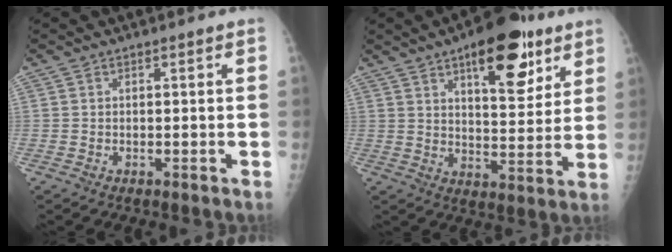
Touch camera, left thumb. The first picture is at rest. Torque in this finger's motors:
{"motor_torque": [1.68, 1.52, 1.10, -0.95, 0.37]}